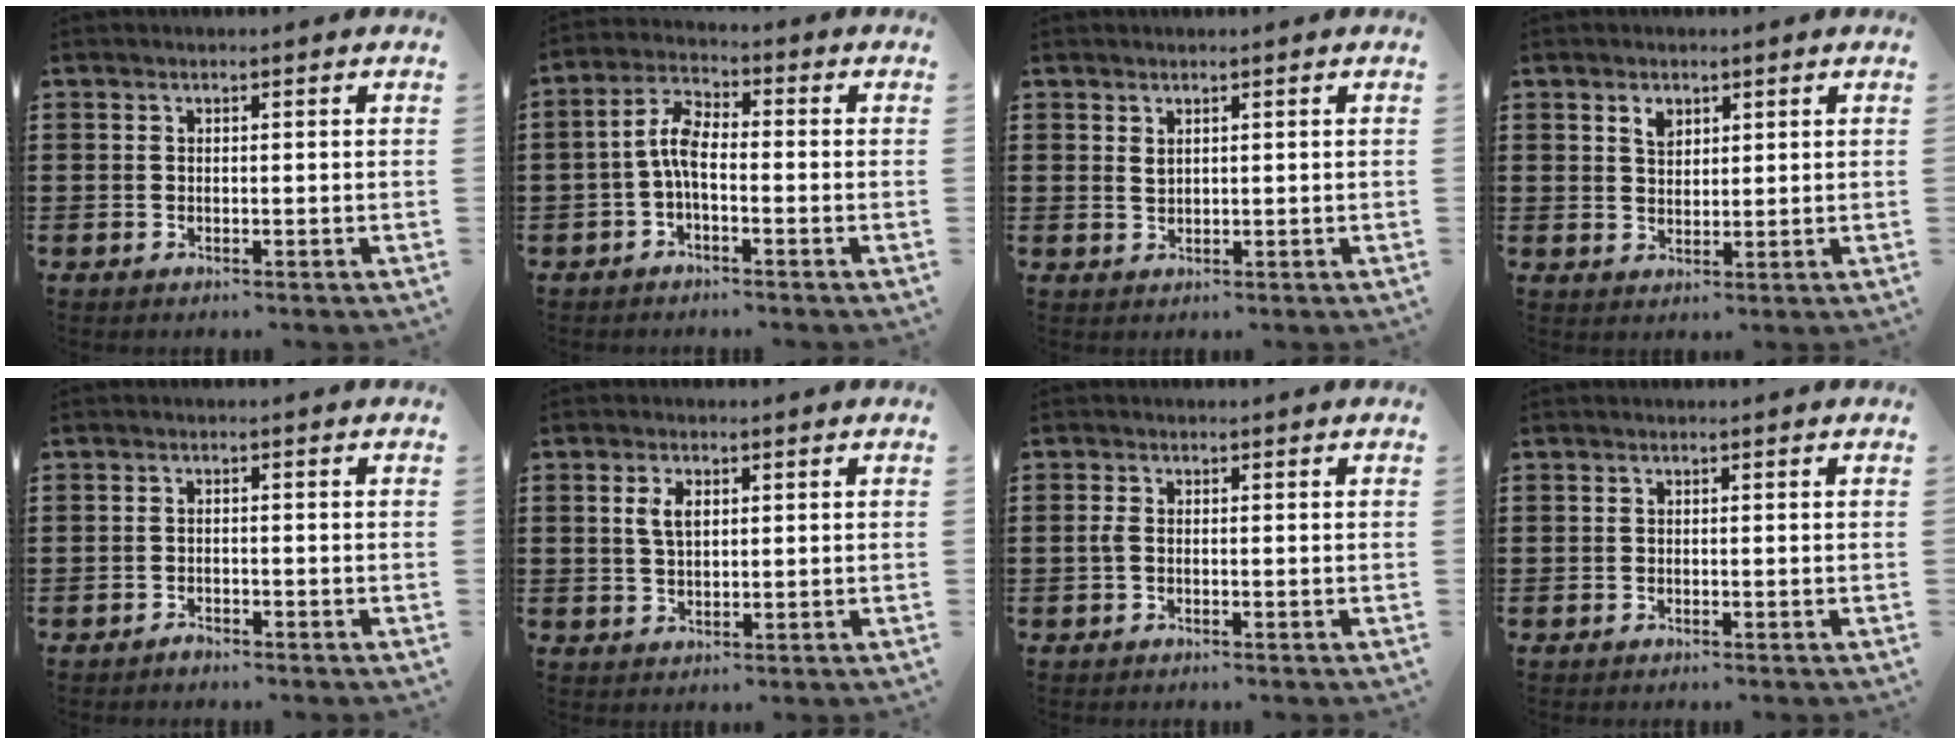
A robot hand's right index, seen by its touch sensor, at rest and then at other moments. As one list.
[{"total": 5.4, "force": [-1.2, 2.1, 4.8], "torque": [-0.109, 0.005, -0.029]}, {"total": 1.4, "force": [1.1, 0.7, 0.5], "torque": [-0.012, 0.003, 0.021]}, {"total": 2.5, "force": [1.6, 1.5, 1.2], "torque": [-0.020, 0.000, 0.029]}, {"total": 1.0, "force": [-0.9, 0.3, 0.2], "torque": [-0.007, 0.000, -0.020]}, {"total": 3.3, "force": [1.1, 1.8, 2.6], "torque": [-0.057, 0.009, 0.018]}, {"total": 1.4, "force": [-0.2, 0.5, 1.3], "torque": [-0.032, -0.001, -0.008]}, {"total": 0.0}]